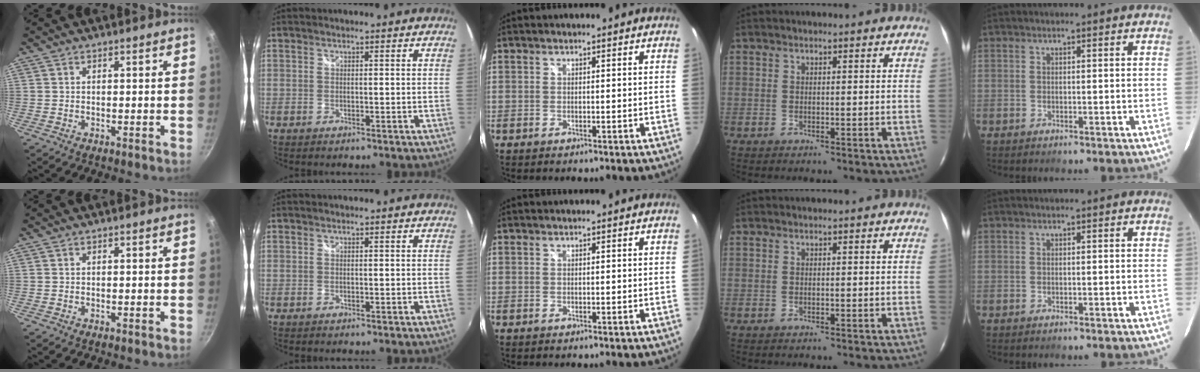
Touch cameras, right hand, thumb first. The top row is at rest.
{}